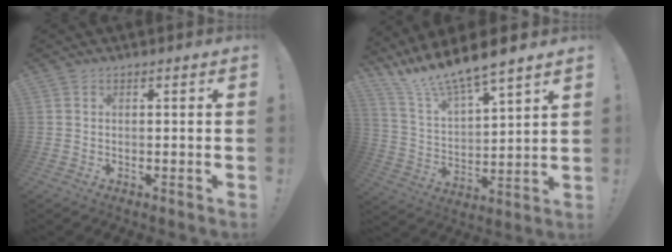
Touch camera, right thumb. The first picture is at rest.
{"total": 11.5, "force": [10.6, 0.1, 4.4], "torque": [-0.108, -0.092, 0.187]}